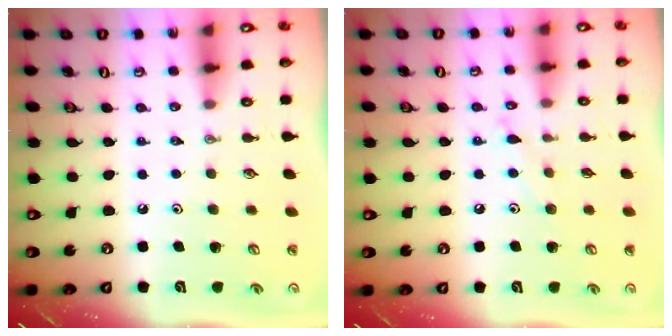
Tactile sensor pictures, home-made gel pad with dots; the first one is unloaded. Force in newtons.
{"total": 6.7, "press": 6.7, "slide": 0.4}